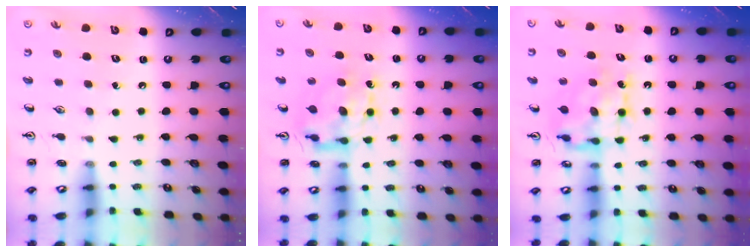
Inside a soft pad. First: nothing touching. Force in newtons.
{"total": 7.2, "press": 7.2, "slide": 0.1}
{"total": 8.4, "press": 8.4, "slide": 0.5}